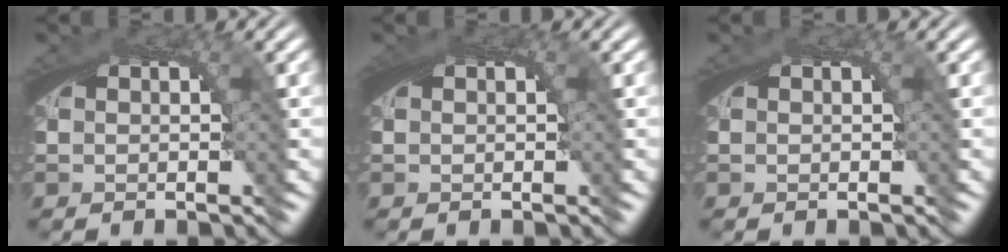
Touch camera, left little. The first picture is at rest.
{"total": 1.1, "force": [0.4, 0.3, 1.0], "torque": [-0.014, 0.003, 0.006]}
{"total": 0.0}